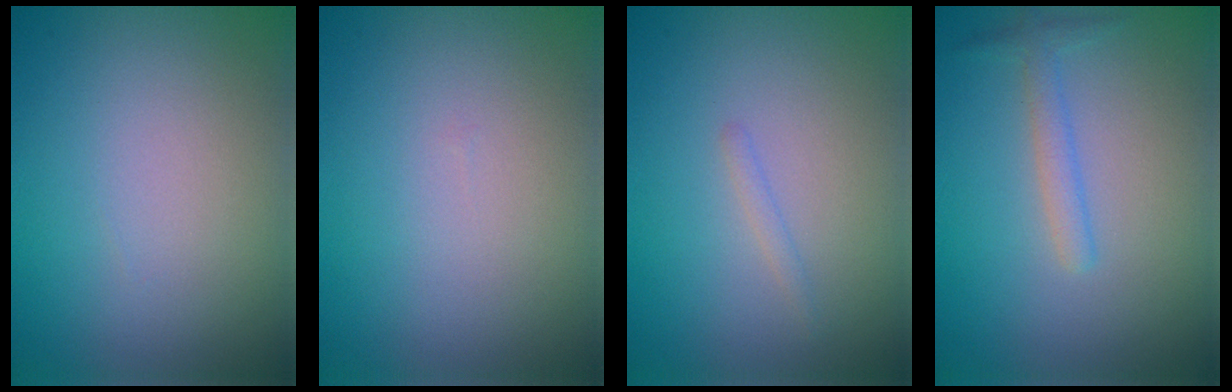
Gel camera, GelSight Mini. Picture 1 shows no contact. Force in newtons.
{"total": 0.0}
{"total": 0.6, "press": 0.6, "slide": 0.0}
{"total": 1.6, "press": 1.6, "slide": 0.1}